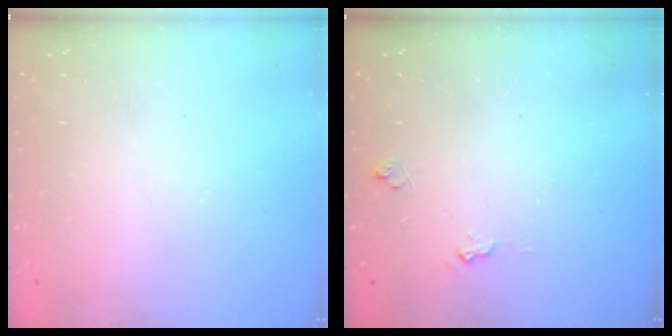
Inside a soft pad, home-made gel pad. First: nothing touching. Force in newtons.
{"total": 4.7, "press": 4.7, "slide": 0.5}